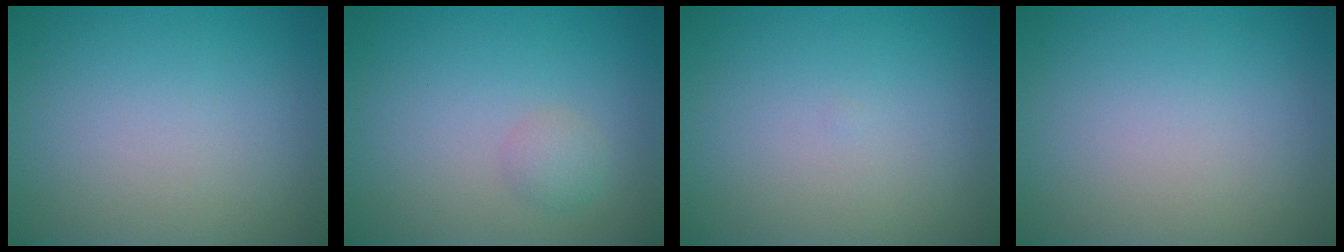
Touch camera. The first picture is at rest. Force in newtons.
{"total": 1.3, "press": 1.3, "slide": 0.1}
{"total": 0.0}
{"total": 0.0}